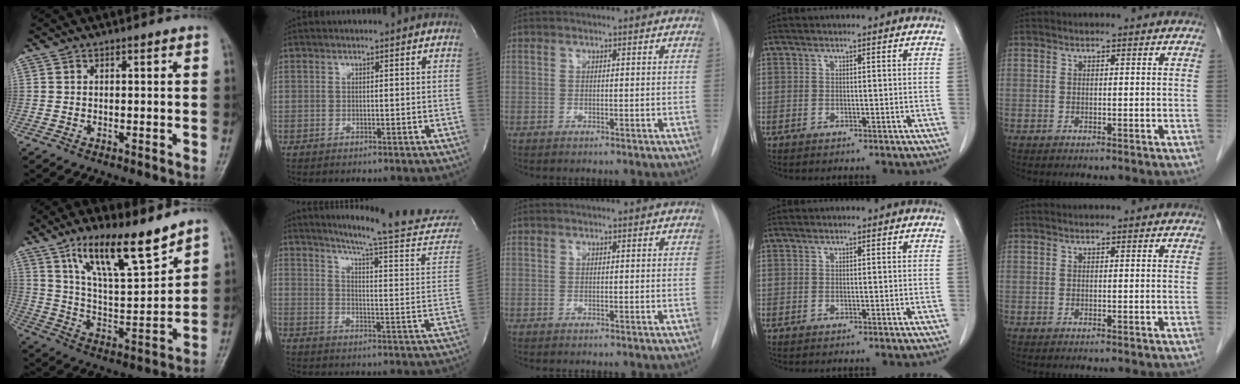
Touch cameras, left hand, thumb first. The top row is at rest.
{"thumb": {"total": 15.2, "force": [10.7, 3.8, 10.2], "torque": [-0.156, -0.065, 0.201]}, "index": {"total": 22.6, "force": [20.9, -1.0, 8.5], "torque": [-0.120, -0.120, 0.250]}}